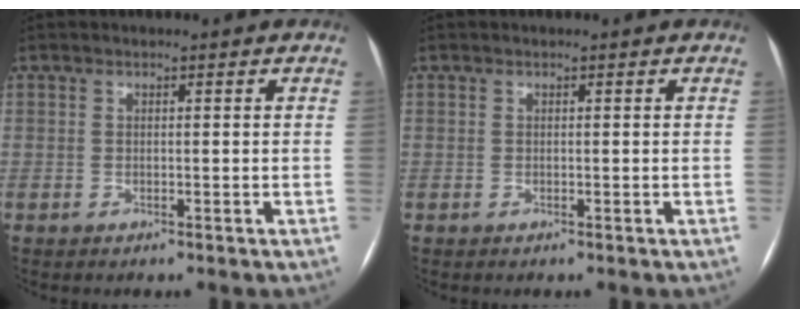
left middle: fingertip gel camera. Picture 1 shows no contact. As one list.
[{"total": 0.0}]